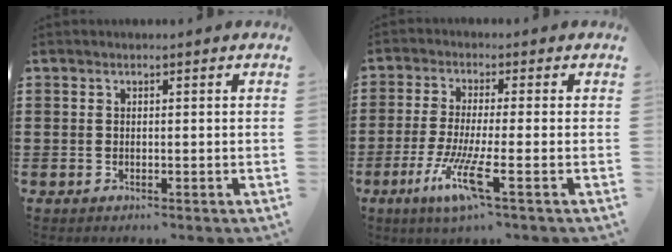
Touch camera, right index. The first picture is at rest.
{"total": 8.3, "force": [-3.3, 0.4, 7.6], "torque": [-0.166, -0.024, -0.065]}